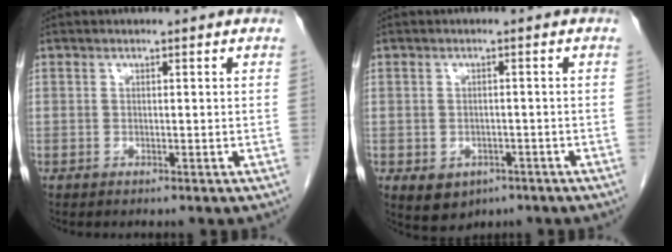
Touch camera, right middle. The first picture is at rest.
{"total": 5.1, "force": [-2.4, 4.0, 2.1], "torque": [-0.029, 0.002, -0.023]}